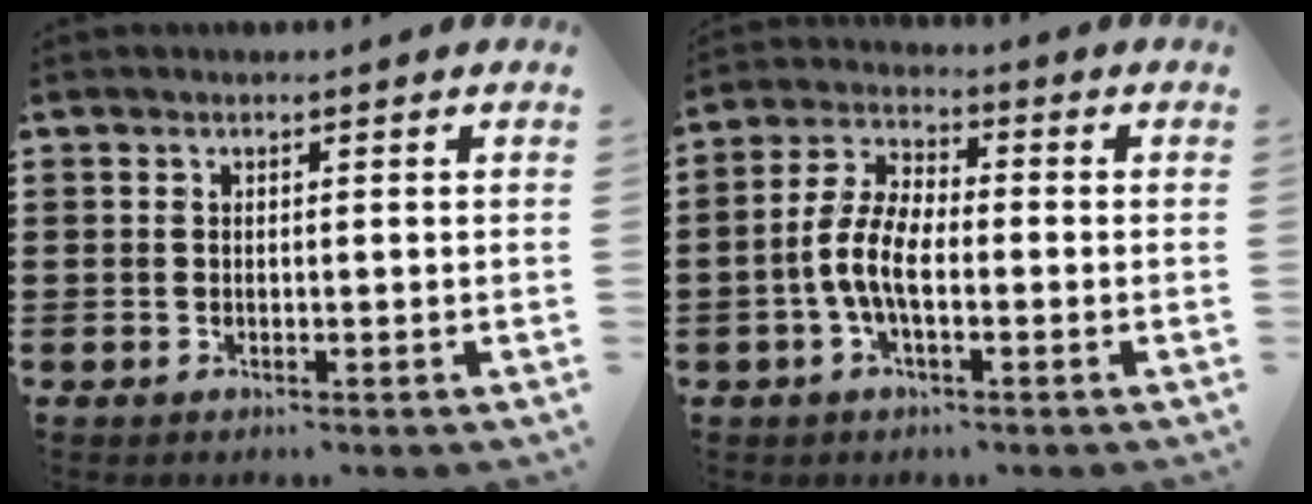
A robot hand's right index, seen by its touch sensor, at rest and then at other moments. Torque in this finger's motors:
{"motor_torque": [2.14, 0.00, 0.33, 0.21]}